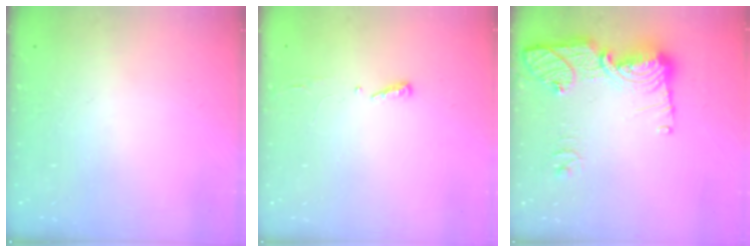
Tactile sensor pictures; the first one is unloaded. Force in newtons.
{"total": 2.9, "press": 2.9, "slide": 0.4}
{"total": 15.6, "press": 15.6, "slide": 1.3}